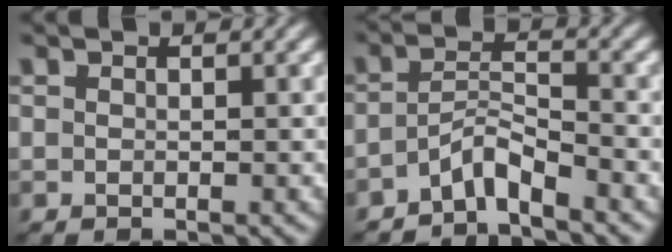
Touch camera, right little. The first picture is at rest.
{"total": 3.7, "force": [-2.9, 1.1, 2.0], "torque": [-0.030, -0.012, -0.047]}